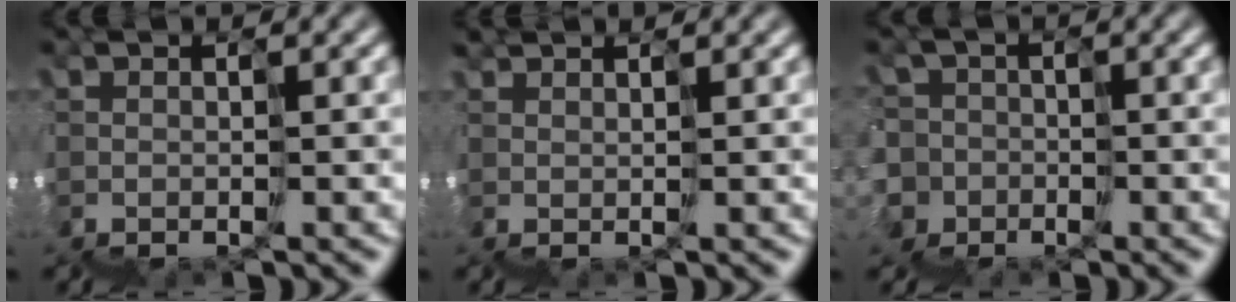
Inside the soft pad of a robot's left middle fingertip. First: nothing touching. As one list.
[{"total": 1.6, "force": [1.5, 0.1, -0.2], "torque": [0.011, 0.021, 0.026]}, {"total": 5.3, "force": [-1.1, 2.9, -4.3], "torque": [0.054, 0.028, -0.042]}]